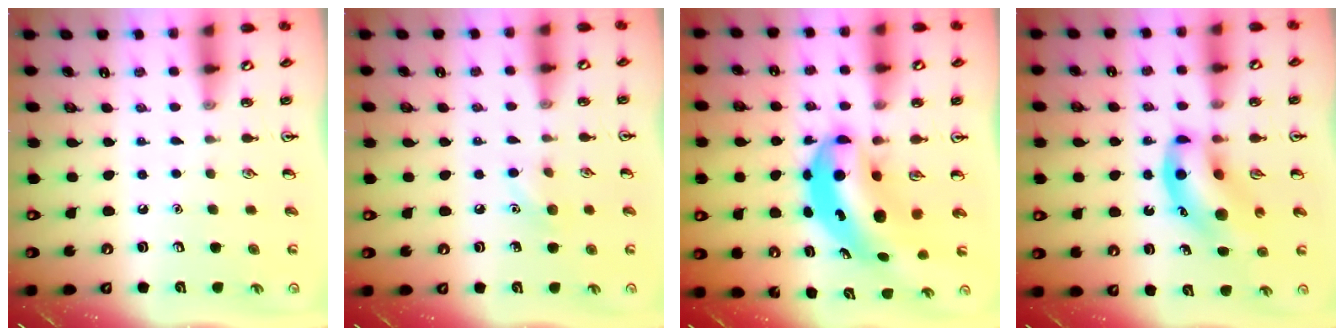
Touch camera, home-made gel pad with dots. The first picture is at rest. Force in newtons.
{"total": 5.5, "press": 5.2, "slide": 1.6}
{"total": 9.2, "press": 8.8, "slide": 2.5}
{"total": 11.7, "press": 11.2, "slide": 3.2}